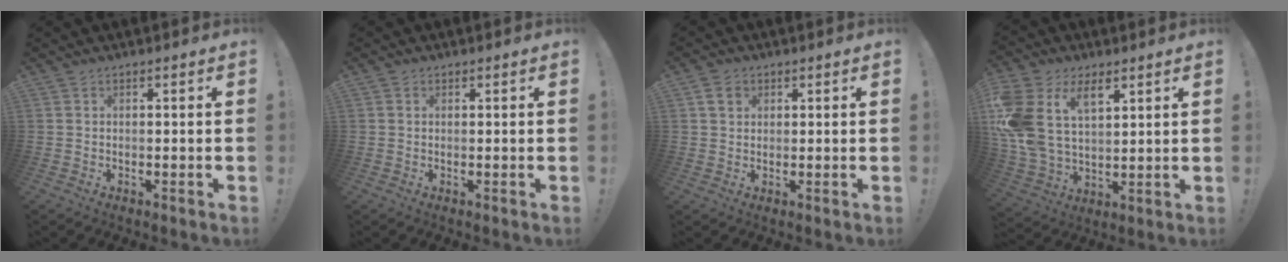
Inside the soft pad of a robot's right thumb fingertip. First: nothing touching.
{"total": 0.6, "force": [0.2, 0.6, 0.0], "torque": [0.006, 0.000, 0.003]}
{"total": 4.1, "force": [1.8, 3.2, 1.9], "torque": [-0.023, 0.000, 0.033]}
{"total": 15.5, "force": [7.2, 10.1, 9.4], "torque": [-0.212, -0.038, 0.135]}